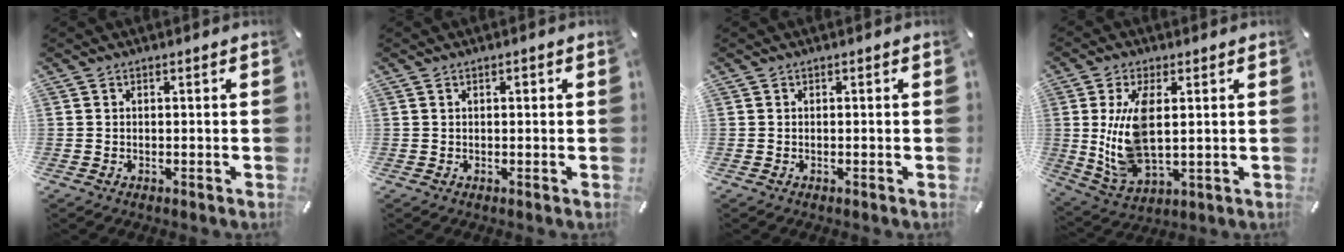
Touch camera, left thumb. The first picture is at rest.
{"total": 0.8, "force": [0.2, 0.4, 0.7], "torque": [-0.014, 0.003, 0.003]}
{"total": 0.0}
{"total": 12.5, "force": [2.1, 5.9, 10.8], "torque": [-0.243, -0.017, 0.035]}